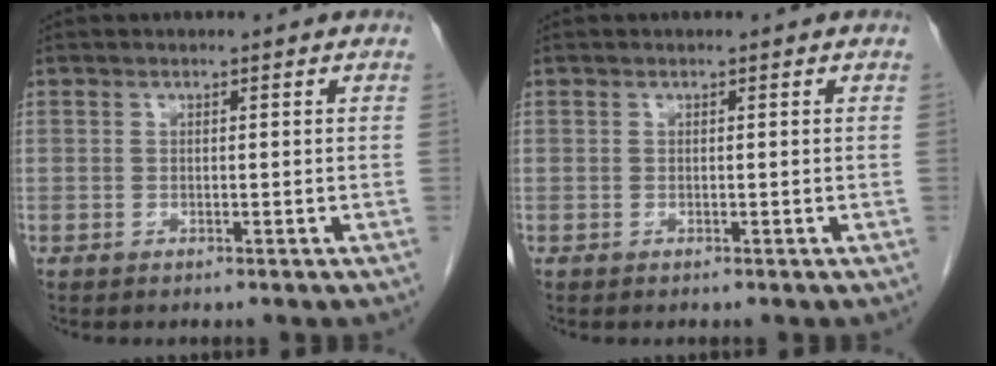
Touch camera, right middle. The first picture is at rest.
{"total": 0.0}